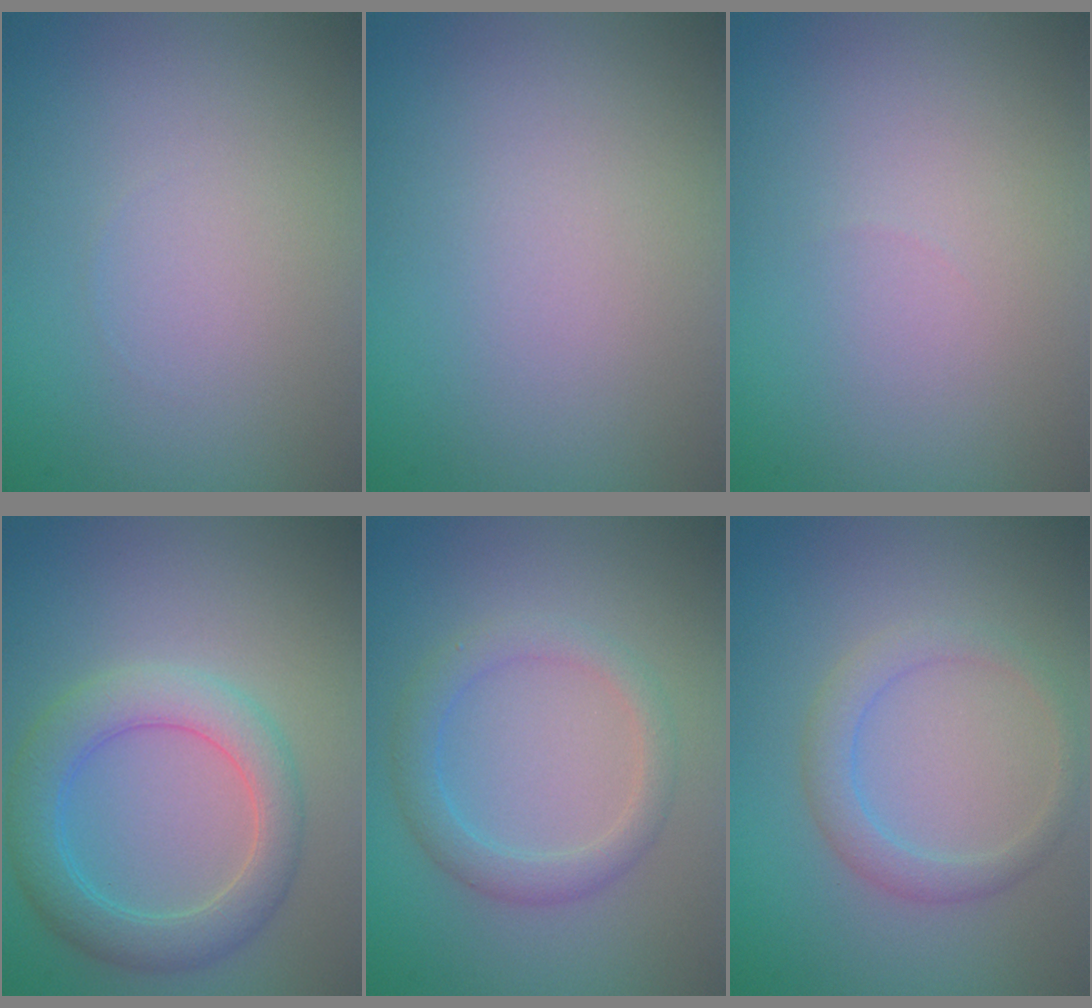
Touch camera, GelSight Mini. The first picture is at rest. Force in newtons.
{"total": 0.0}
{"total": 0.0}
{"total": 4.8, "press": 4.8, "slide": 0.2}
{"total": 2.9, "press": 2.9, "slide": 0.3}
{"total": 2.5, "press": 2.5, "slide": 0.1}